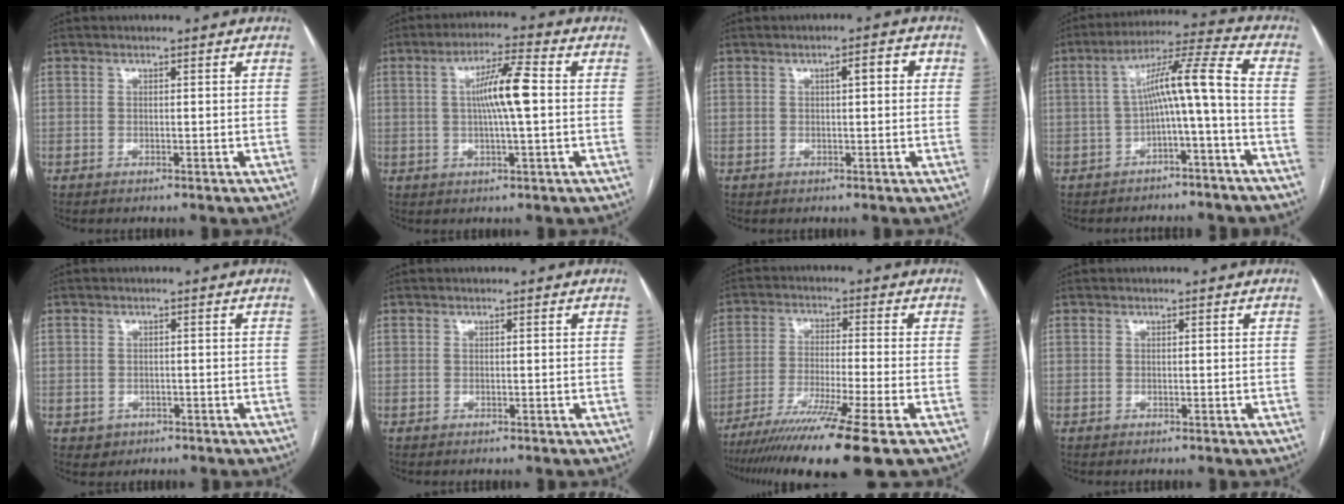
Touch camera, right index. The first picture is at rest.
{"total": 8.0, "force": [0.7, 0.5, 8.0], "torque": [-0.145, 0.008, 0.008]}
{"total": 3.1, "force": [0.8, 0.7, 2.9], "torque": [-0.044, 0.014, 0.010]}
{"total": 9.3, "force": [-1.7, -0.3, 9.2], "torque": [-0.148, 0.037, -0.027]}
{"total": 2.3, "force": [-0.8, 2.2, 0.2], "torque": [0.001, 0.008, -0.004]}
{"total": 0.0}
{"total": 15.0, "force": [-10.7, -1.7, 10.4], "torque": [-0.177, -0.047, -0.176]}
{"total": 0.0}